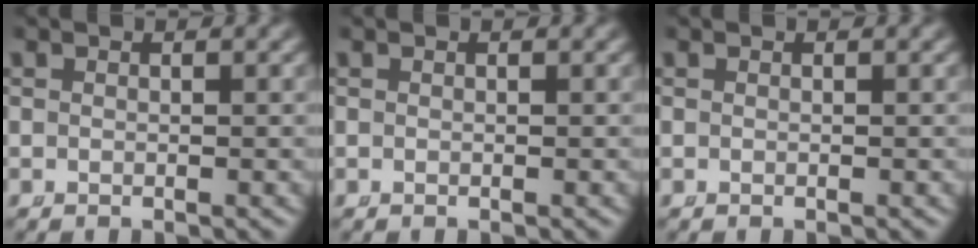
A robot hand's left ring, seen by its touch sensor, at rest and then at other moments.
{"total": 0.0}
{"total": 0.0}